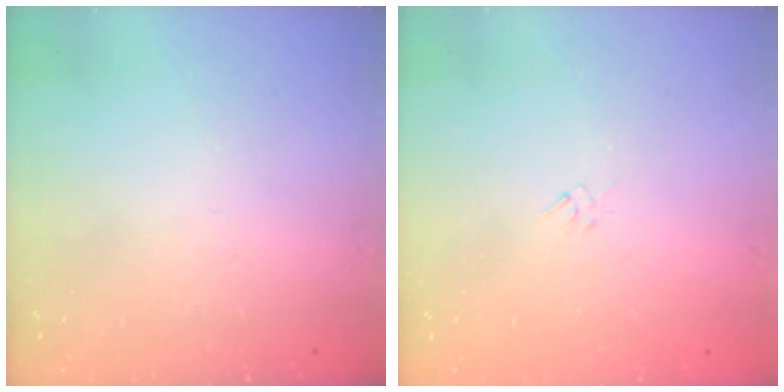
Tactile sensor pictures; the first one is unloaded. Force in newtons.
{"total": 1.6, "press": 1.6, "slide": 0.4}